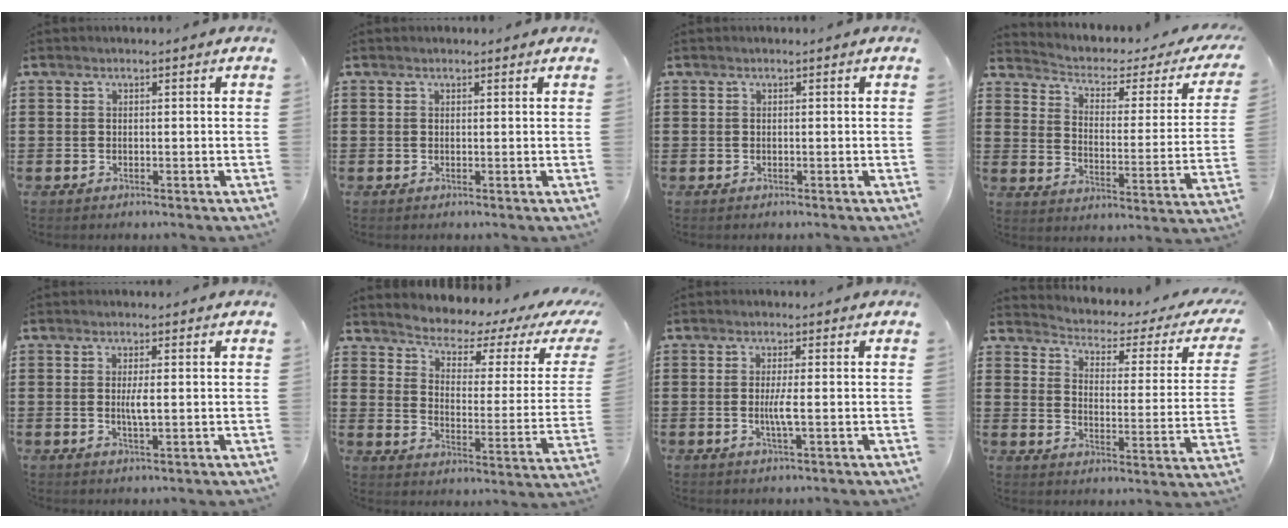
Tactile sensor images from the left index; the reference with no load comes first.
{"total": 0.8, "force": [0.5, 0.5, 0.1], "torque": [-0.003, 0.004, 0.010]}
{"total": 0.0}
{"total": 2.3, "force": [1.3, 1.1, 1.6], "torque": [-0.046, -0.019, 0.010]}
{"total": 2.6, "force": [0.2, 0.4, 2.6], "torque": [-0.050, -0.002, 0.003]}
{"total": 2.9, "force": [2.5, 1.2, 0.9], "torque": [-0.039, -0.029, 0.034]}
{"total": 3.1, "force": [-0.2, 0.0, 3.1], "torque": [-0.063, -0.008, -0.008]}
{"total": 1.9, "force": [1.5, 0.7, 1.0], "torque": [-0.035, -0.023, 0.014]}